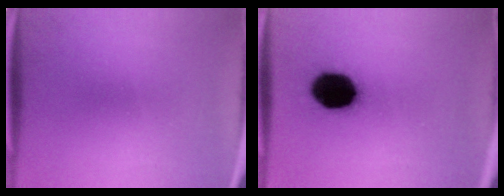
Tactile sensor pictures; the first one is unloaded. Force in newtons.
{"total": 16.3}